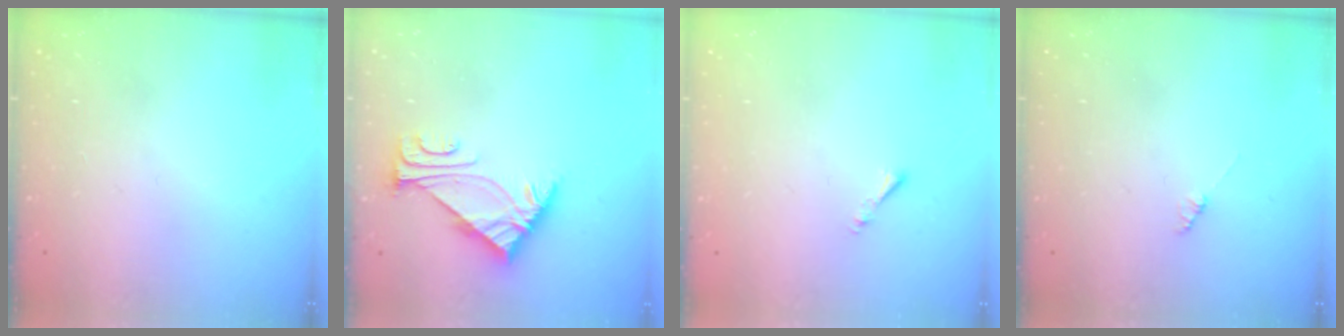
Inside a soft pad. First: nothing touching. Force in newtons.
{"total": 5.7, "press": 5.6, "slide": 1.1}
{"total": 0.8, "press": 0.7, "slide": 0.3}
{"total": 0.9, "press": 0.8, "slide": 0.2}